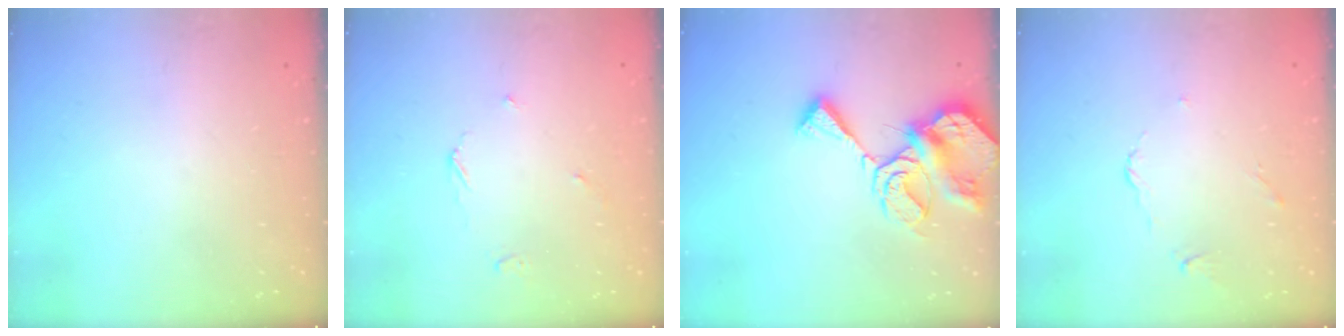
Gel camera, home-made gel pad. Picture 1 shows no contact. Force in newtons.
{"total": 2.6, "press": 2.6, "slide": 0.5}
{"total": 11.1, "press": 11.1, "slide": 0.8}
{"total": 2.9, "press": 2.8, "slide": 0.6}